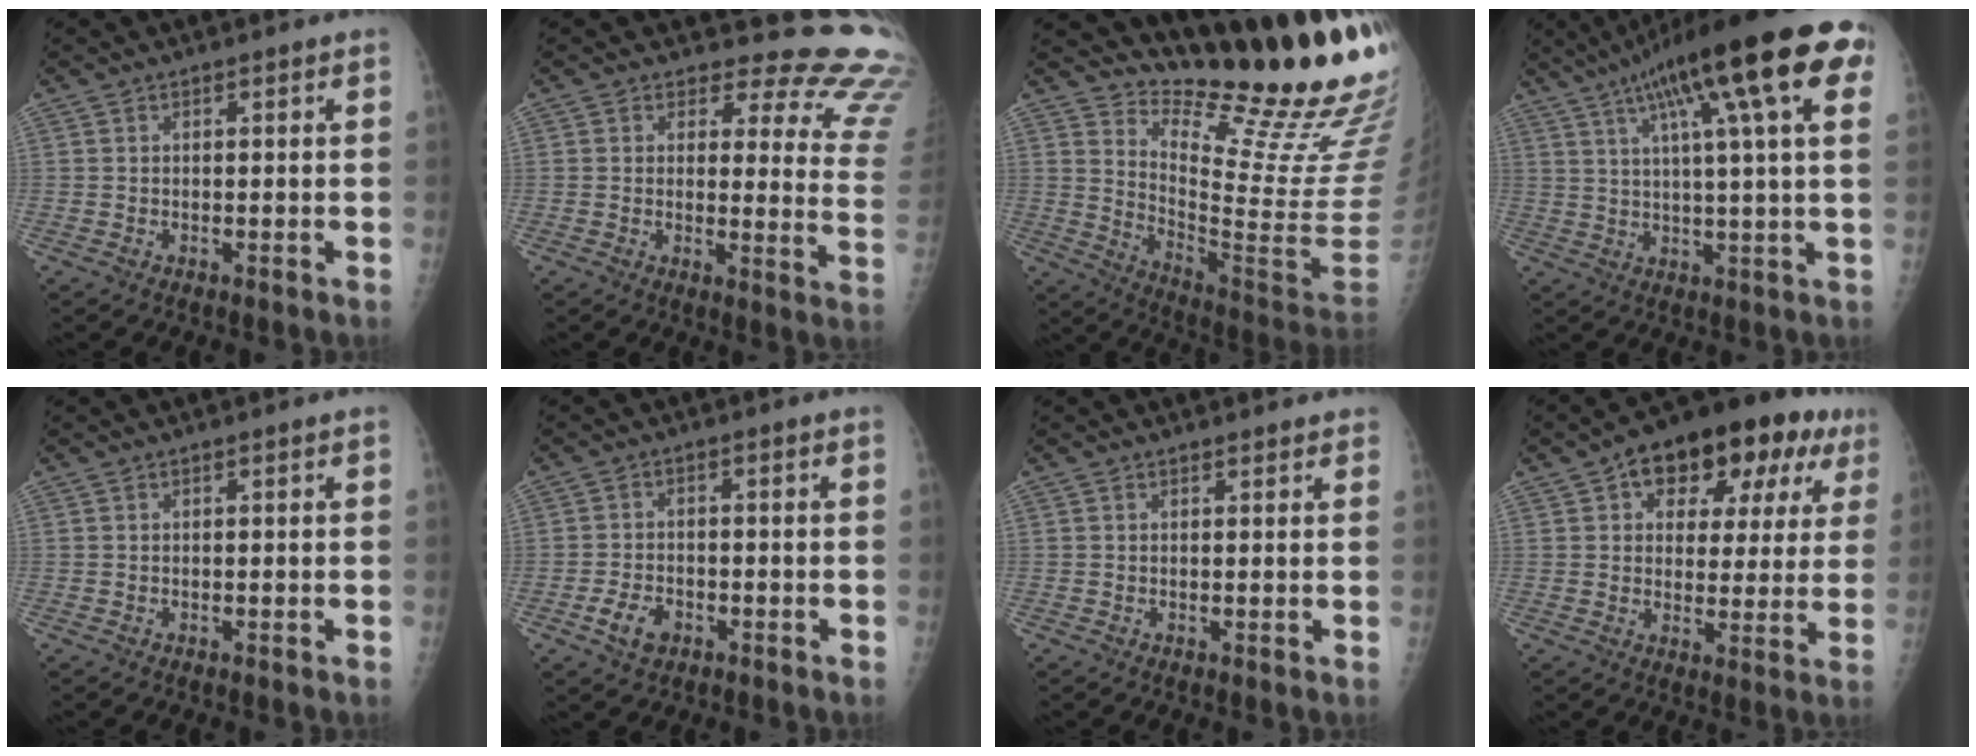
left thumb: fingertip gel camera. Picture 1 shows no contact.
{"total": 17.3, "force": [15.9, 5.9, 3.6], "torque": [0.010, -0.150, 0.142]}
{"total": 21.5, "force": [17.2, 2.3, 12.8], "torque": [-0.165, -0.172, 0.255]}
{"total": 22.9, "force": [10.3, 4.5, 19.9], "torque": [-0.304, 0.015, 0.147]}
{"total": 0.0}
{"total": 4.8, "force": [-2.3, 3.1, 2.8], "torque": [-0.046, 0.011, -0.039]}
{"total": 1.5, "force": [1.3, 0.5, 0.4], "torque": [0.002, -0.003, 0.013]}
{"total": 18.8, "force": [8.6, 10.4, 13.1], "torque": [-0.131, 0.011, 0.113]}